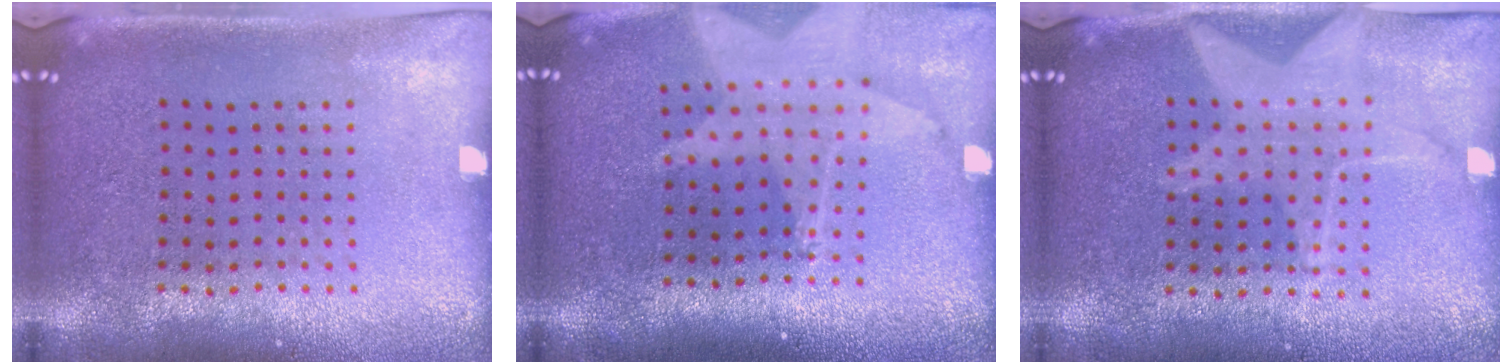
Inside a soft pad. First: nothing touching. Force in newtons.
{"total": 1.9, "press": 1.5, "slide": 1.2}
{"total": 1.5, "press": 1.5, "slide": 0.2}